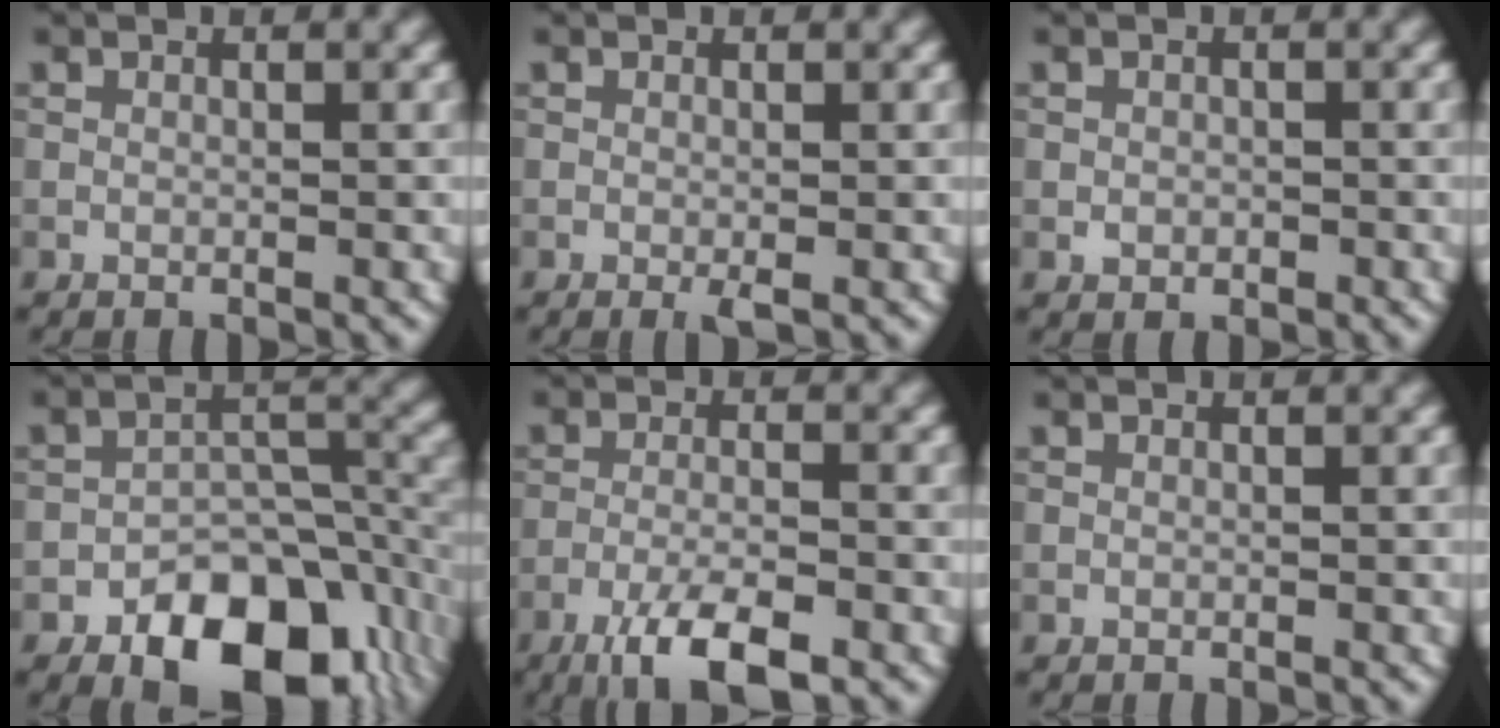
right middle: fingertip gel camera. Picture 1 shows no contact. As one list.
[{"total": 0.8, "force": [-0.2, 0.1, 0.7], "torque": [-0.013, -0.005, -0.005]}, {"total": 0.9, "force": [-0.2, 0.8, 0.4], "torque": [-0.005, -0.004, -0.006]}, {"total": 12.7, "force": [-7.2, 6.9, 7.8], "torque": [-0.109, -0.015, -0.104]}, {"total": 6.4, "force": [-4.2, 1.6, 4.6], "torque": [-0.086, -0.006, -0.077]}, {"total": 0.0}]